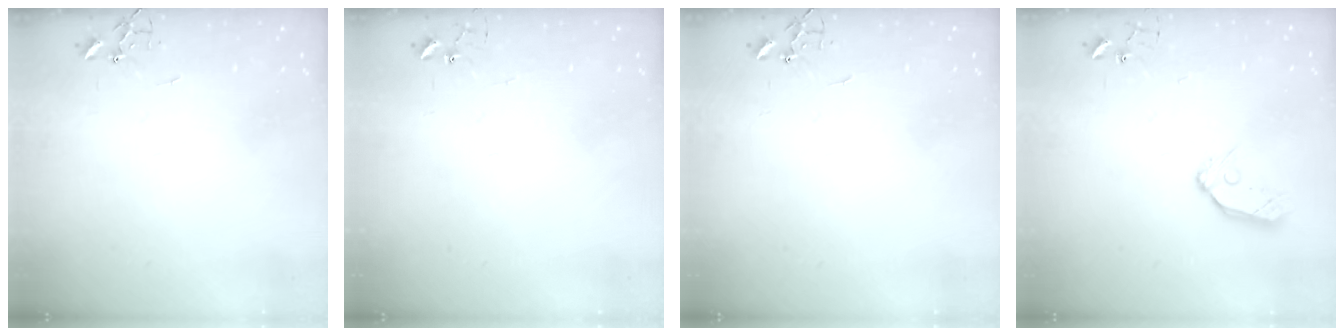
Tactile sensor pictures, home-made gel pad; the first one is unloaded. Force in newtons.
{"total": 4.8, "press": 4.8, "slide": 0.2}
{"total": 0.0}
{"total": 9.5, "press": 9.5, "slide": 0.9}